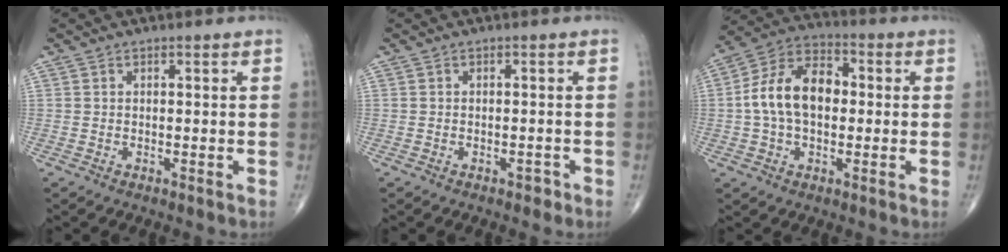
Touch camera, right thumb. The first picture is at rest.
{"total": 1.3, "force": [-0.8, 0.7, 0.7], "torque": [-0.005, 0.004, -0.013]}
{"total": 13.5, "force": [0.3, 8.6, 10.4], "torque": [-0.179, 0.032, -0.006]}